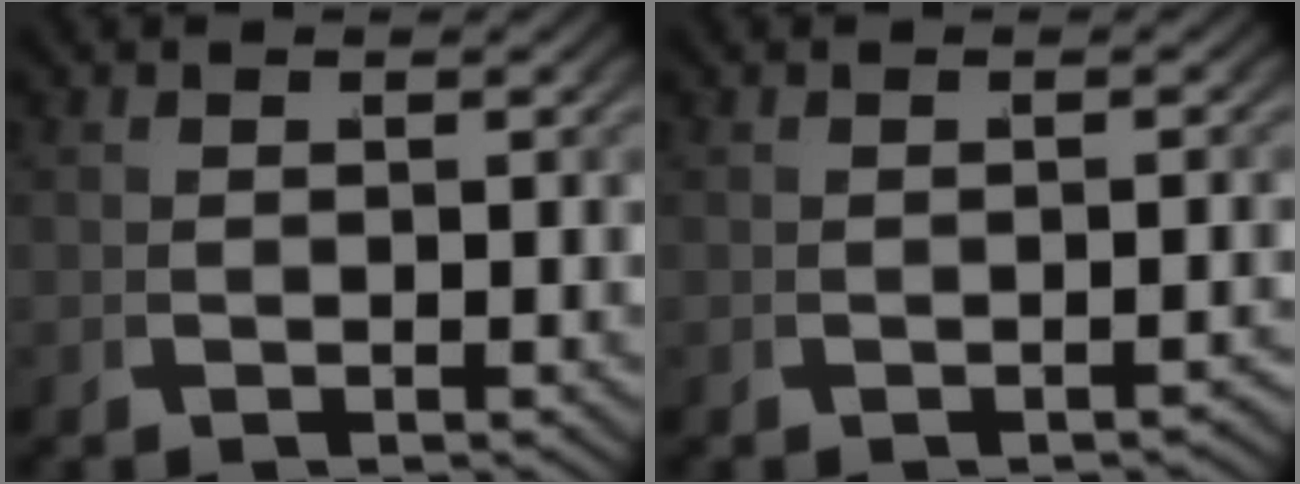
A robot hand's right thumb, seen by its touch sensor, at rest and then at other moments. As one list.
[{"total": 1.1, "force": [-1.0, 0.1, 0.3], "torque": [-0.011, 0.001, -0.013]}]